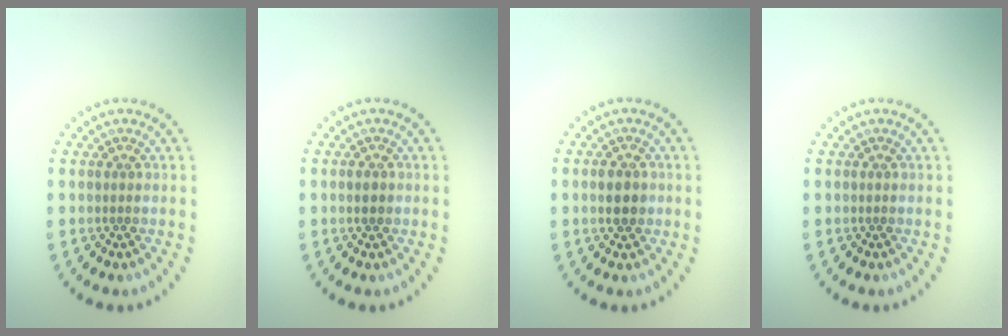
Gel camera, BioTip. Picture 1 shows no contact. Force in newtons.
{"total": 1.3, "press": 1.3, "slide": 0.1}
{"total": 2.5, "press": 2.5, "slide": 0.1}
{"total": 0.0}